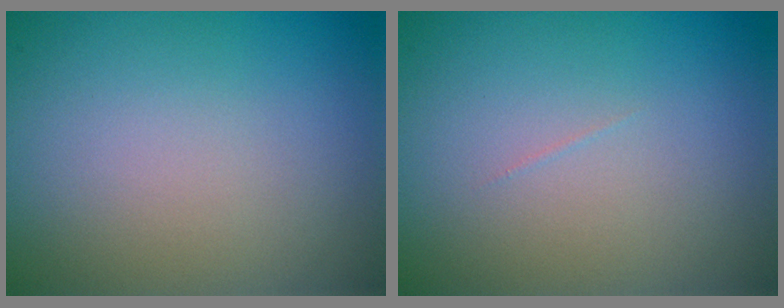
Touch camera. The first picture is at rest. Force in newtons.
{"total": 0.0}